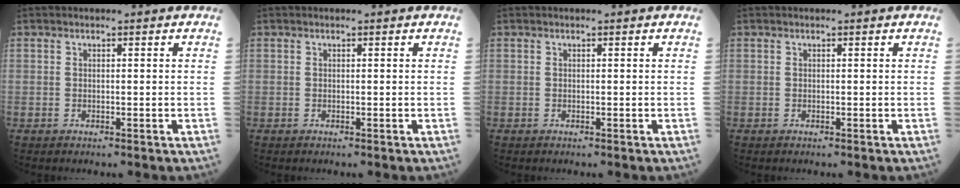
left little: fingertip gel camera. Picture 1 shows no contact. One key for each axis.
{"total": 0.0}
{"total": 0.0}
{"total": 0.0}